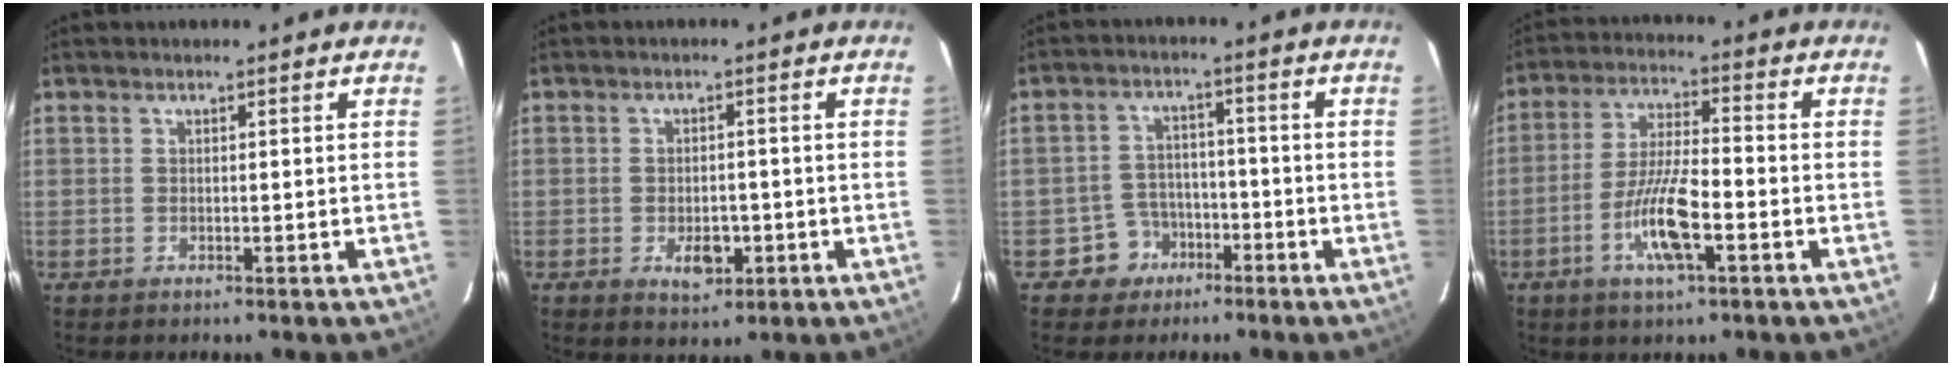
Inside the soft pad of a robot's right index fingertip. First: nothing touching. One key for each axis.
{"total": 4.1, "fx": -1.4, "fy": 2.3, "fz": 3.1, "tx": -0.045, "ty": 0.000, "tz": -0.012}
{"total": 5.4, "fx": -2.8, "fy": 4.7, "fz": 0.2, "tx": 0.002, "ty": 0.016, "tz": -0.039}
{"total": 9.7, "fx": -3.7, "fy": 1.7, "fz": 8.8, "tx": -0.171, "ty": -0.003, "tz": -0.070}